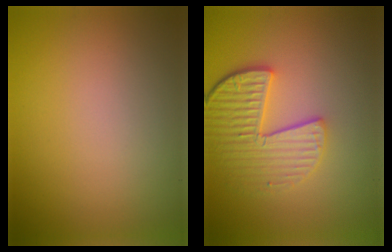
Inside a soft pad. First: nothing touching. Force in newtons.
{"total": 4.9, "press": 3.9, "slide": 2.9}